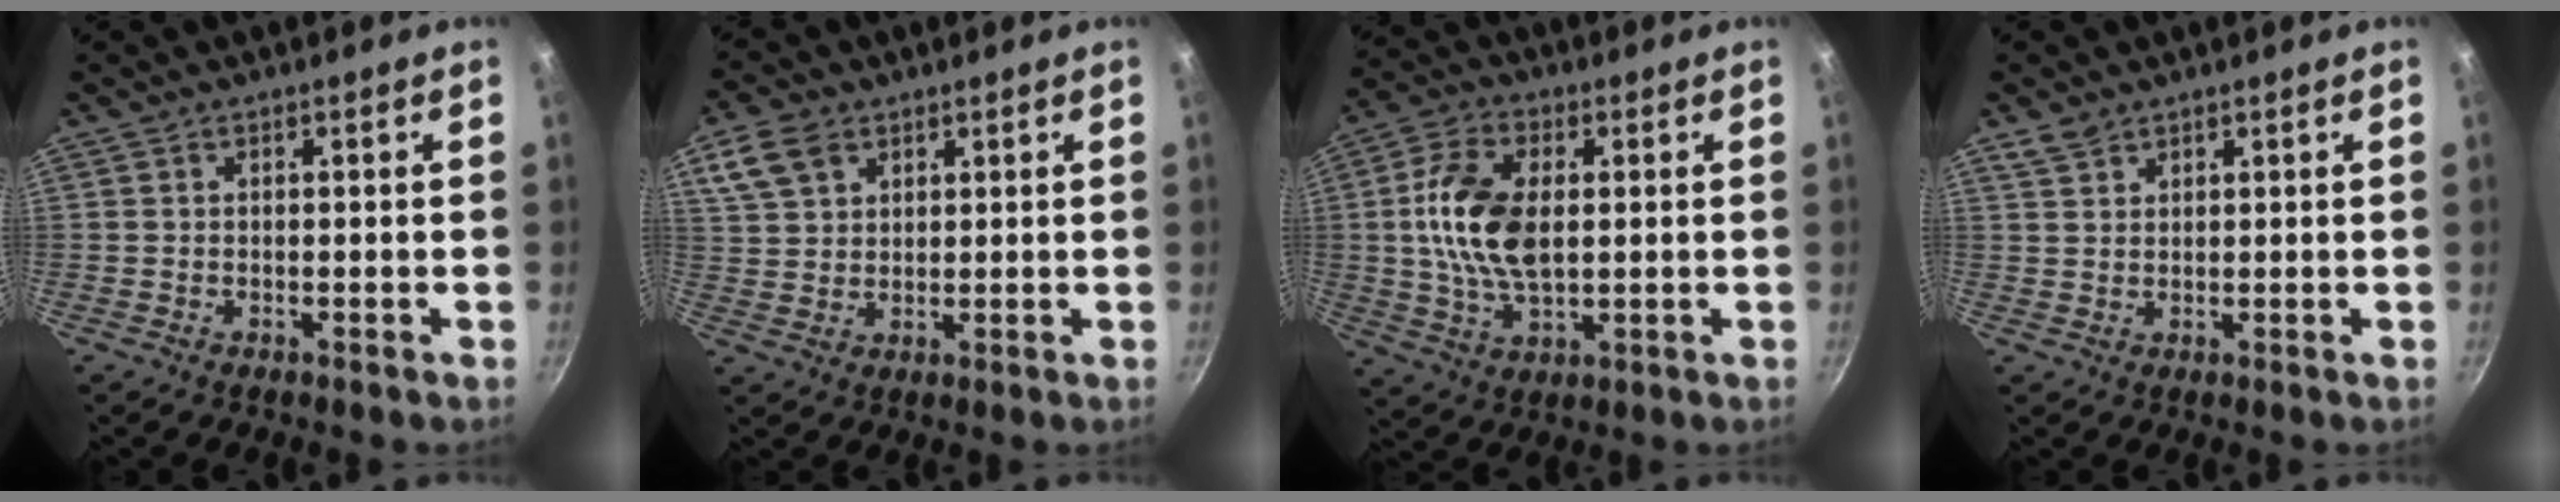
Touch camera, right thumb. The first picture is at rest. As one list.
[{"total": 7.7, "force": [3.9, 5.3, 4.0], "torque": [-0.068, 0.000, 0.076]}, {"total": 13.6, "force": [1.4, 7.8, 11.0], "torque": [-0.201, 0.007, 0.023]}, {"total": 2.8, "force": [2.1, 1.5, 1.0], "torque": [-0.015, -0.004, 0.043]}]